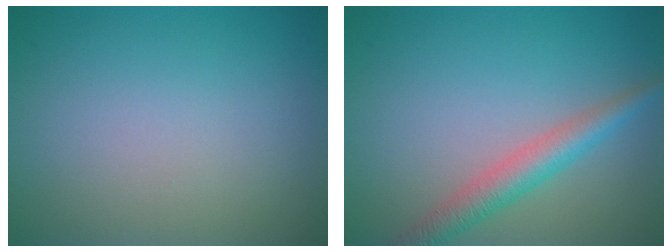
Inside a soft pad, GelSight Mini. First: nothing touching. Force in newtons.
{"total": 3.4, "press": 3.4, "slide": 0.1}